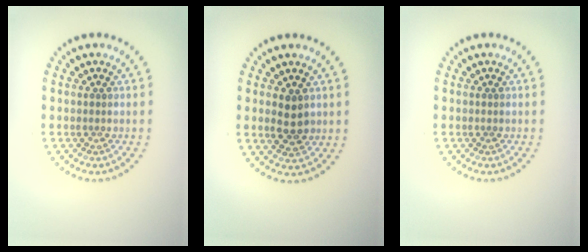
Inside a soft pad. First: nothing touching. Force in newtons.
{"total": 2.5, "press": 2.5, "slide": 0.4}
{"total": 0.0}